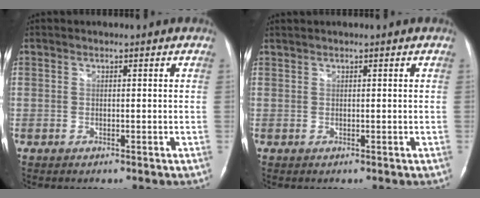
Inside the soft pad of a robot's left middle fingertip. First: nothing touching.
{"total": 0.6, "force": [0.6, -0.1, 0.2], "torque": [-0.009, 0.012, 0.017]}